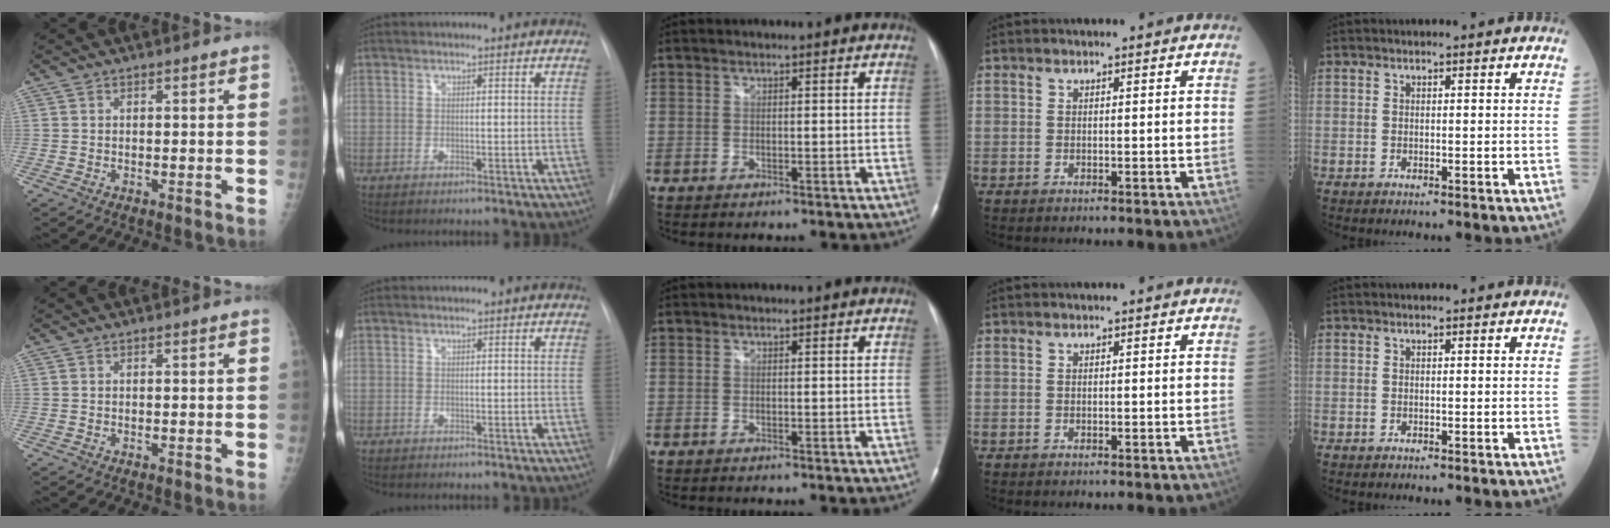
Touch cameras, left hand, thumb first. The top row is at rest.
{}